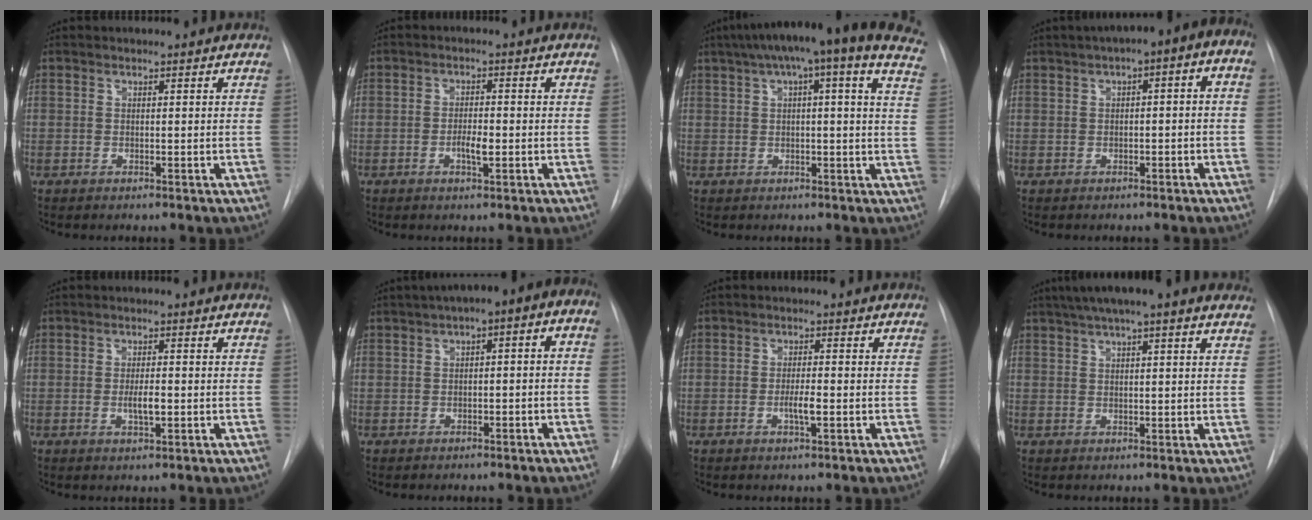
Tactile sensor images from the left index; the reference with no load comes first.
{"total": 2.8, "force": [-0.9, 0.7, 2.6], "torque": [-0.046, 0.002, -0.014]}
{"total": 22.7, "force": [16.2, 2.4, 15.8], "torque": [-0.228, 0.045, 0.190]}
{"total": 7.7, "force": [1.9, 2.3, 7.0], "torque": [-0.101, 0.040, 0.019]}
{"total": 2.9, "force": [-0.6, 0.7, 2.7], "torque": [-0.051, -0.001, -0.007]}
{"total": 8.5, "force": [1.6, 3.2, 7.7], "torque": [-0.111, 0.044, 0.016]}
{"total": 2.8, "force": [-0.9, 0.3, 2.7], "torque": [-0.049, -0.001, -0.015]}
{"total": 12.6, "force": [9.4, 1.6, 8.3], "torque": [-0.135, 0.046, 0.125]}